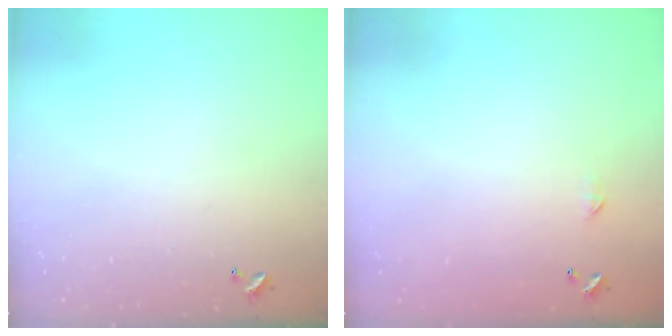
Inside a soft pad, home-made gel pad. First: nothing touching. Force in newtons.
{"total": 2.3, "press": 2.3, "slide": 0.4}